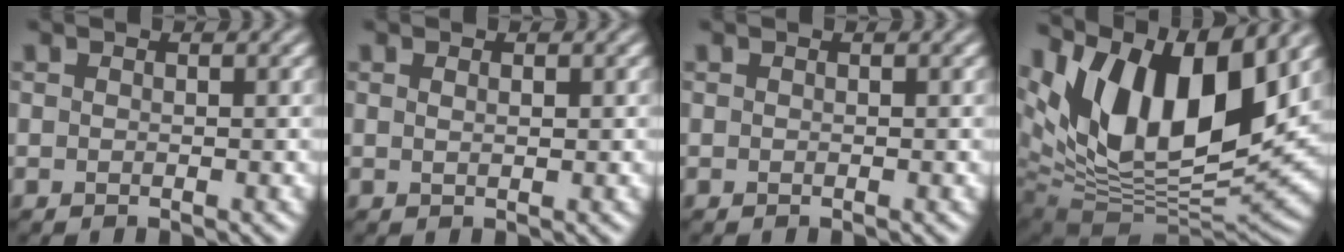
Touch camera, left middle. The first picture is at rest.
{"total": 0.7, "force": [0.3, 0.2, 0.6], "torque": [-0.010, 0.000, 0.006]}
{"total": 0.0}
{"total": 15.0, "force": [6.9, 7.5, 11.1], "torque": [-0.192, 0.018, 0.120]}